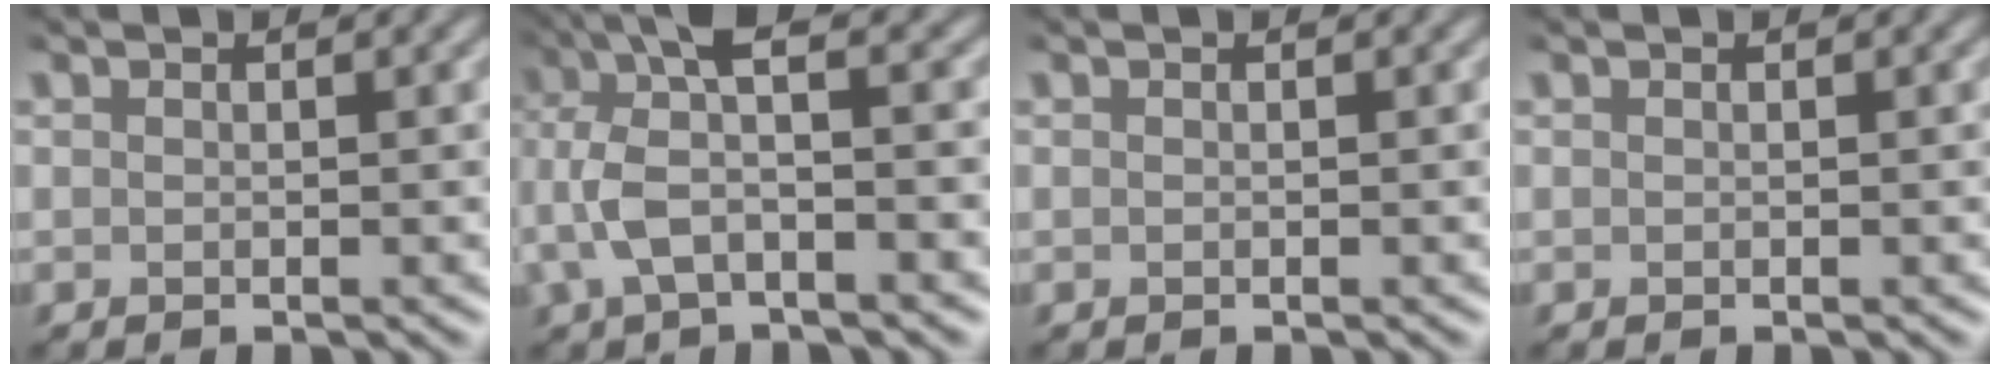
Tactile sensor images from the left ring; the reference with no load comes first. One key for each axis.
{"total": 5.1, "fx": 0.0, "fy": 1.8, "fz": 4.7, "tx": -0.110, "ty": 0.016, "tz": -0.010}
{"total": 0.0}
{"total": 0.0}